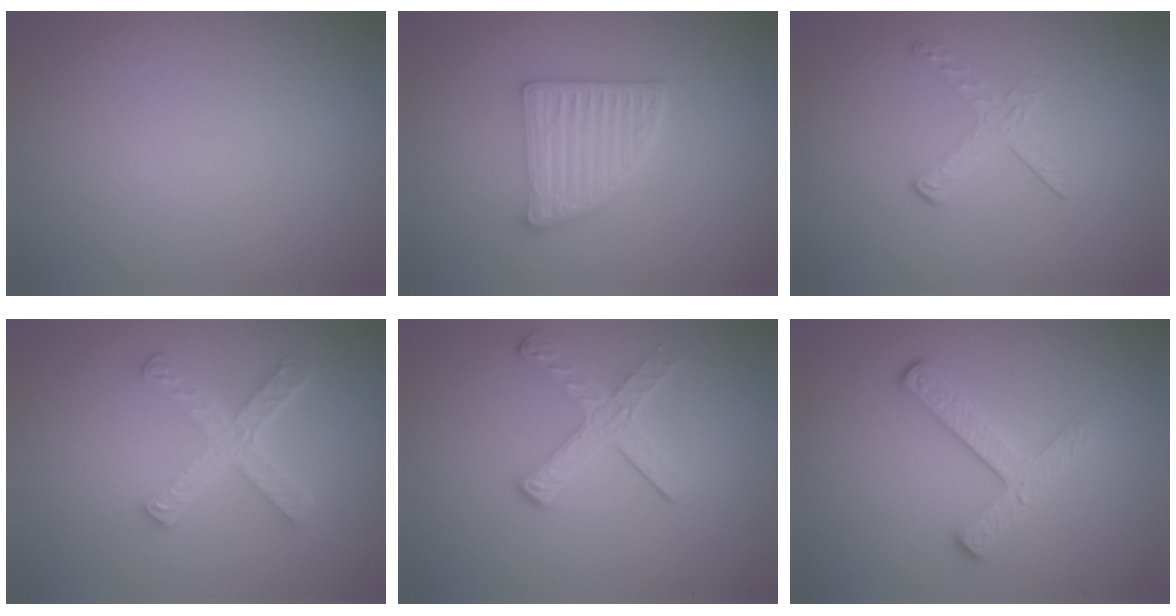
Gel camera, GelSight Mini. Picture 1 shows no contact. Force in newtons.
{"total": 4.8, "press": 3.8, "slide": 2.9}
{"total": 1.9, "press": 1.1, "slide": 1.6}
{"total": 4.6, "press": 3.3, "slide": 3.2}
{"total": 2.8, "press": 2.6, "slide": 1.1}
{"total": 3.1, "press": 2.6, "slide": 1.7}